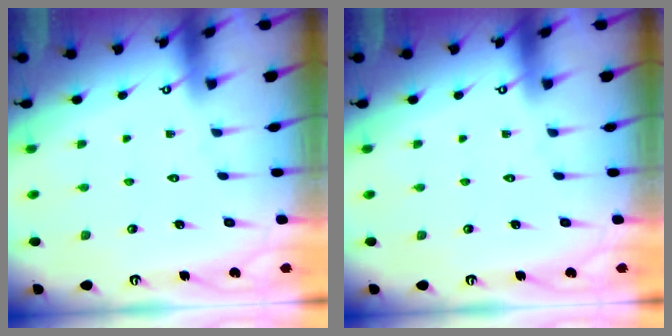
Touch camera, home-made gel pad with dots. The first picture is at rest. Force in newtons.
{"total": 0.0}